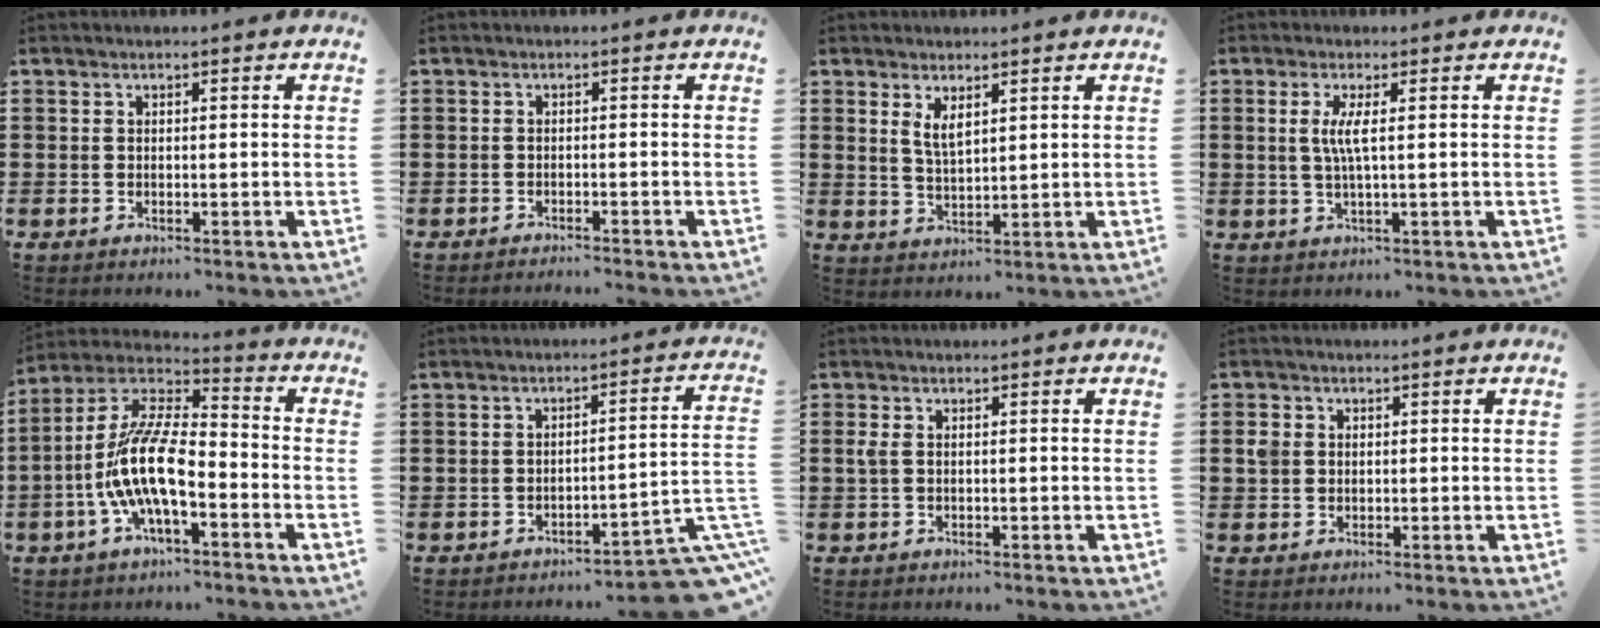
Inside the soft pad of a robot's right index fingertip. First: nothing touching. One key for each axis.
{"total": 1.1, "fx": -1.1, "fy": -0.2, "fz": 0.1, "tx": -0.004, "ty": 0.002, "tz": -0.021}
{"total": 3.0, "fx": 1.7, "fy": 1.0, "fz": 2.2, "tx": -0.046, "ty": 0.003, "tz": 0.031}
{"total": 3.7, "fx": 0.3, "fy": 0.0, "fz": 3.7, "tx": -0.079, "ty": -0.009, "tz": 0.001}
{"total": 12.5, "fx": -4.1, "fy": 4.5, "fz": 10.9, "tx": -0.252, "ty": -0.013, "tz": -0.085}
{"total": 5.6, "fx": -4.6, "fy": 0.3, "fz": 3.2, "tx": -0.051, "ty": -0.009, "tz": -0.087}
{"total": 1.5, "fx": 0.1, "fy": 0.6, "fz": 1.3, "tx": -0.042, "ty": -0.003, "tz": -0.004}
{"total": 2.3, "fx": 0.4, "fy": 2.0, "fz": 1.1, "tx": -0.027, "ty": 0.011, "tz": 0.006}